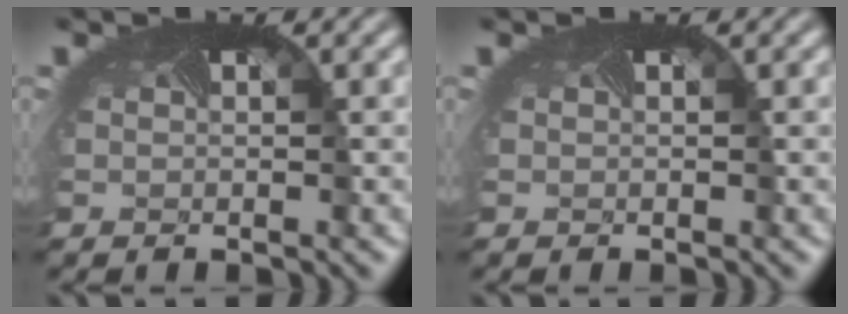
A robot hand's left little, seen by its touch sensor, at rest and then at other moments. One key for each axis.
{"total": 0.0}